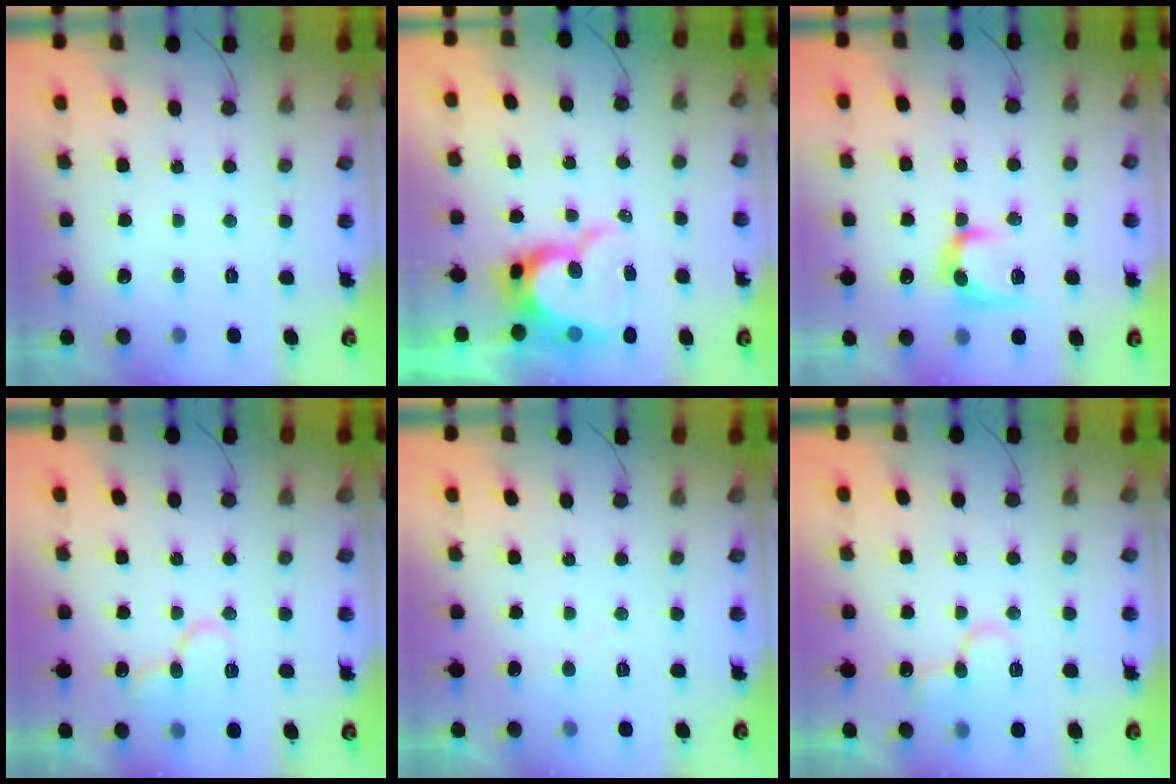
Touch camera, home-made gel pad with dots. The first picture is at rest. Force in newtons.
{"total": 12.1, "press": 12.0, "slide": 1.3}
{"total": 10.4, "press": 10.4, "slide": 0.4}
{"total": 11.3, "press": 11.2, "slide": 1.4}
{"total": 3.9, "press": 3.9, "slide": 0.4}
{"total": 11.5, "press": 11.4, "slide": 1.4}